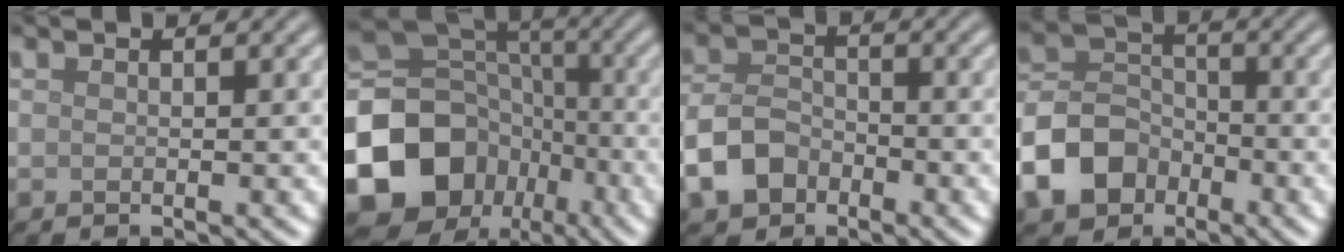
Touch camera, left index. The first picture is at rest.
{"total": 14.5, "force": [-6.0, 11.7, 6.2], "torque": [-0.149, 0.011, -0.119]}
{"total": 4.8, "force": [-2.5, 3.2, 2.4], "torque": [-0.051, 0.001, -0.057]}
{"total": 6.8, "force": [-3.4, 5.0, 3.2], "torque": [-0.064, 0.003, -0.081]}